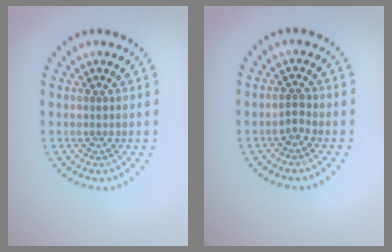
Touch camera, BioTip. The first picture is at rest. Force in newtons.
{"total": 1.1, "press": 0.9, "slide": 0.5}